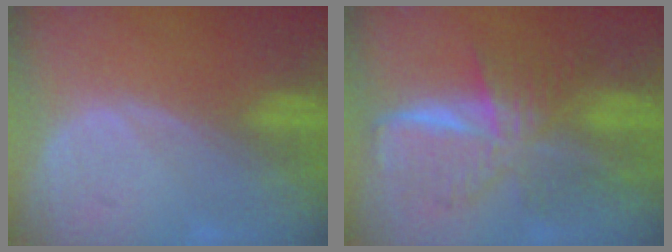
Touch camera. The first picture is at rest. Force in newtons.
{"total": 9.1, "press": 9.1, "slide": 0.6}